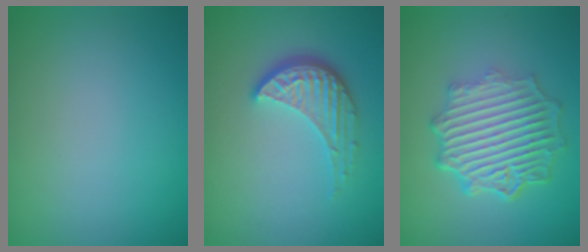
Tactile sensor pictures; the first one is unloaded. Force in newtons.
{"total": 4.1, "press": 3.0, "slide": 2.7}
{"total": 7.1, "press": 5.3, "slide": 4.7}